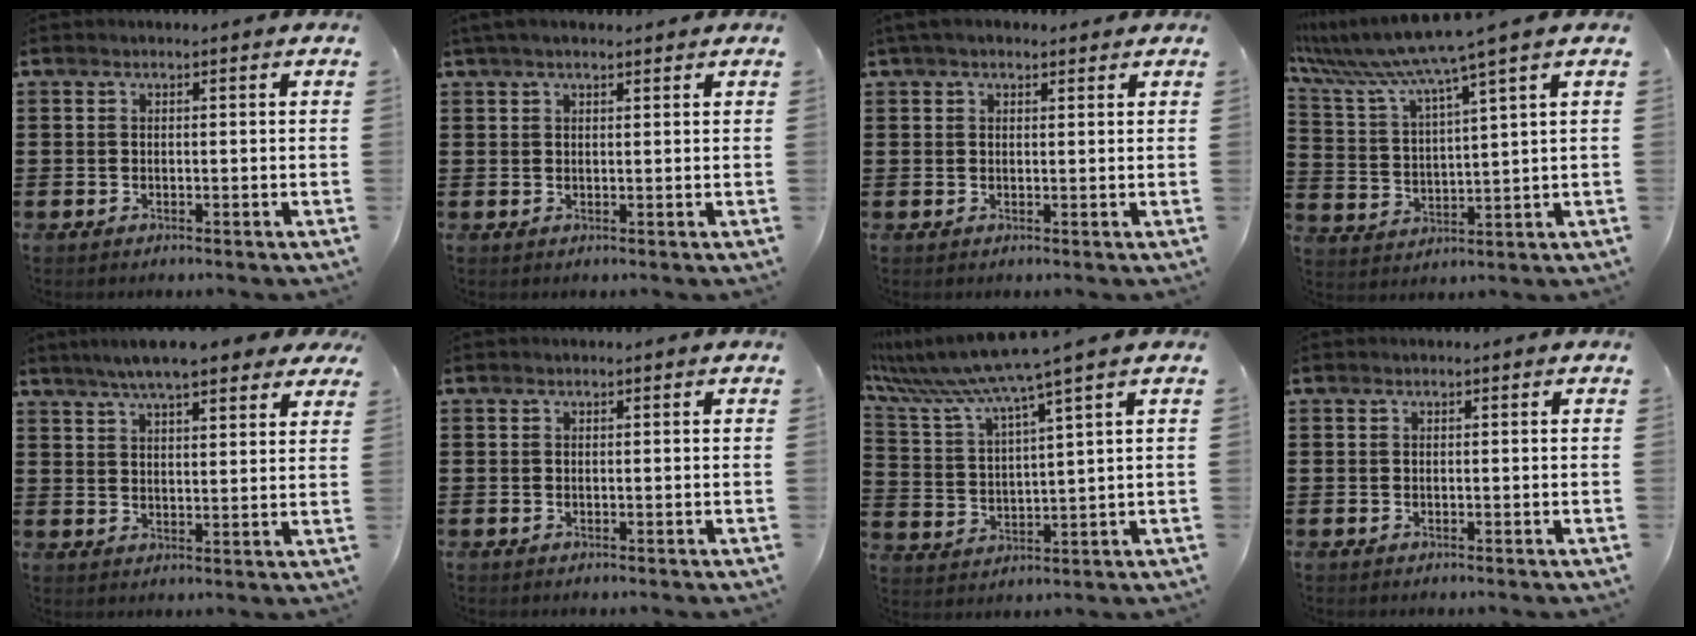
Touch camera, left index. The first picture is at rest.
{"total": 2.1, "force": [1.4, 0.4, 1.4], "torque": [-0.030, 0.004, 0.026]}
{"total": 2.2, "force": [1.6, 1.0, 1.2], "torque": [-0.029, 0.008, 0.030]}
{"total": 7.7, "force": [6.4, -1.1, 4.1], "torque": [-0.109, -0.047, 0.103]}
{"total": 7.4, "force": [6.3, 0.9, 3.7], "torque": [-0.091, -0.010, 0.114]}
{"total": 0.0}
{"total": 7.3, "force": [6.1, -1.1, 3.9], "torque": [-0.103, -0.045, 0.097]}
{"total": 0.0}